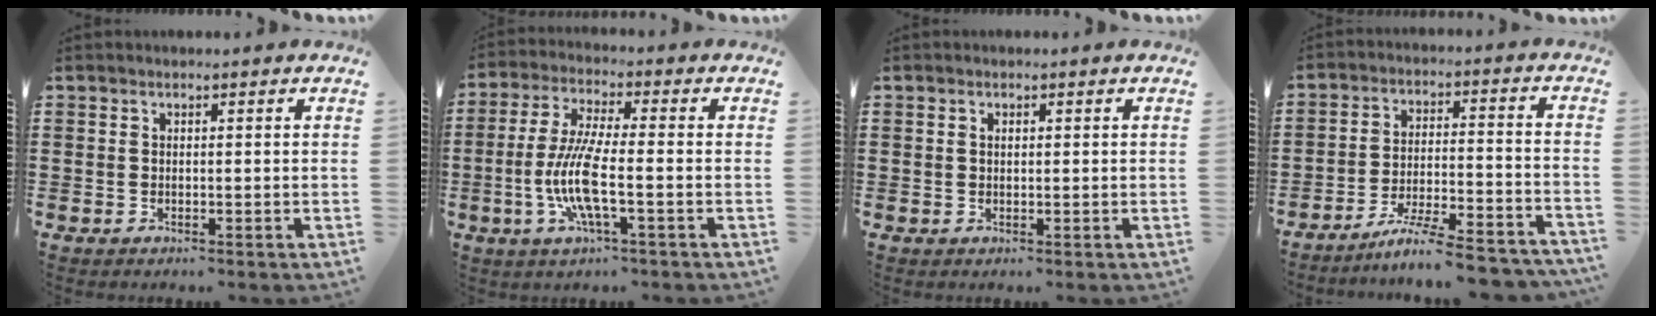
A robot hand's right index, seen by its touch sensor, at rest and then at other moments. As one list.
[{"total": 9.4, "force": [-2.5, 1.9, 8.8], "torque": [-0.195, -0.016, -0.055]}, {"total": 0.6, "force": [0.2, 0.4, 0.5], "torque": [-0.011, 0.001, 0.004]}, {"total": 8.2, "force": [-7.2, -0.2, 3.9], "torque": [-0.068, -0.003, -0.141]}]